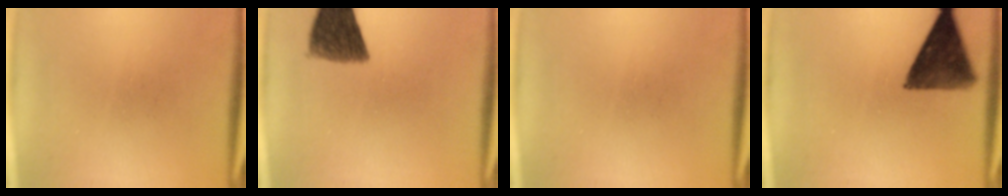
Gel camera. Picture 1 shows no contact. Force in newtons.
{"total": 9.1}
{"total": 0.0}
{"total": 10.7}